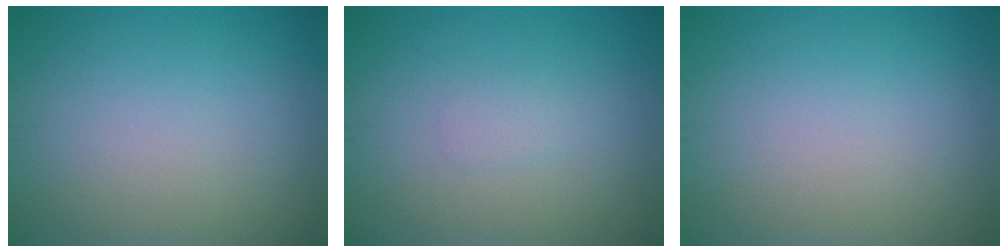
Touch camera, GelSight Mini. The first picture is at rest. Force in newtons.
{"total": 0.8, "press": 0.8, "slide": 0.1}
{"total": 0.0}